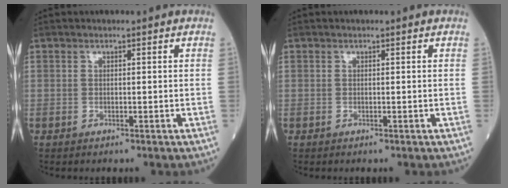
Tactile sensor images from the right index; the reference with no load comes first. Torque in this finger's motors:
{"motor_torque": [0.01, 0.01, 0.00, 0.00]}